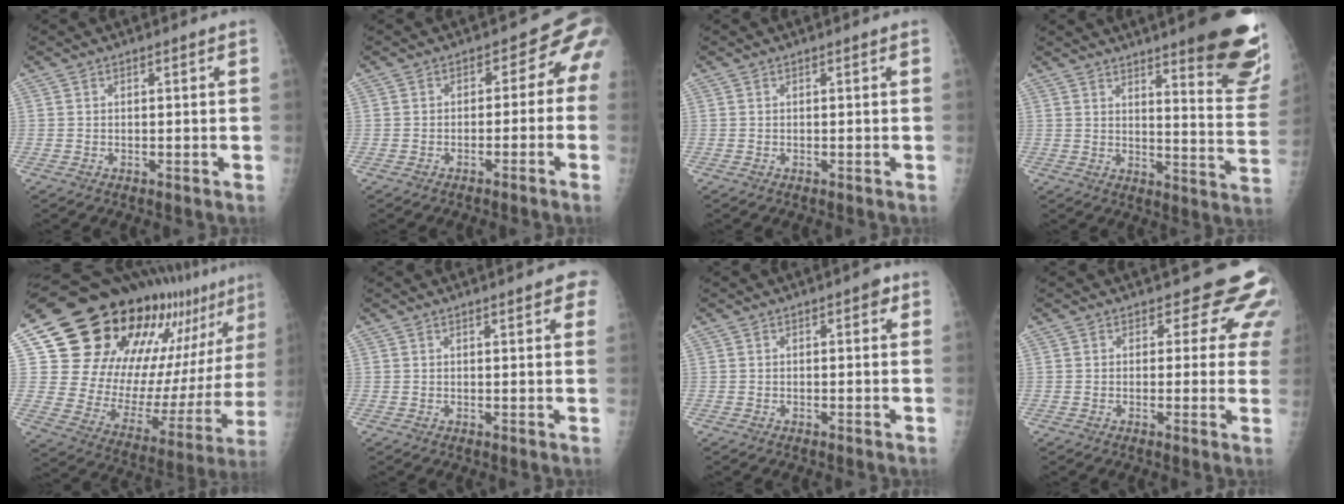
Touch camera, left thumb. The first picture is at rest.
{"total": 5.7, "force": [-2.2, 4.1, 3.3], "torque": [-0.008, 0.035, -0.038]}
{"total": 0.0}
{"total": 19.7, "force": [12.9, 3.5, 14.4], "torque": [-0.152, -0.083, 0.161]}
{"total": 29.5, "force": [18.8, 13.0, 18.6], "torque": [-0.257, -0.057, 0.282]}
{"total": 4.5, "force": [2.8, 1.1, 3.3], "torque": [-0.022, 0.000, 0.029]}
{"total": 1.6, "force": [0.6, 0.9, 1.3], "torque": [-0.006, 0.003, 0.003]}
{"total": 7.3, "force": [5.6, 4.2, 2.1], "torque": [0.023, -0.024, 0.041]}